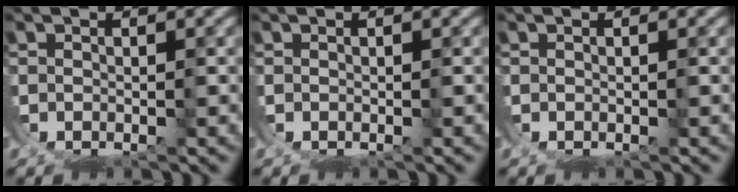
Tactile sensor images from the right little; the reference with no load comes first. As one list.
[{"total": 0.0}, {"total": 0.0}]